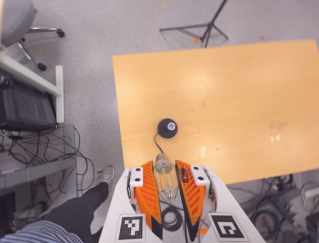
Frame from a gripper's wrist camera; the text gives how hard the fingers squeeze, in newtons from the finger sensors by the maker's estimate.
{"total": 22.0, "left": 24.6, "right": 19.4}